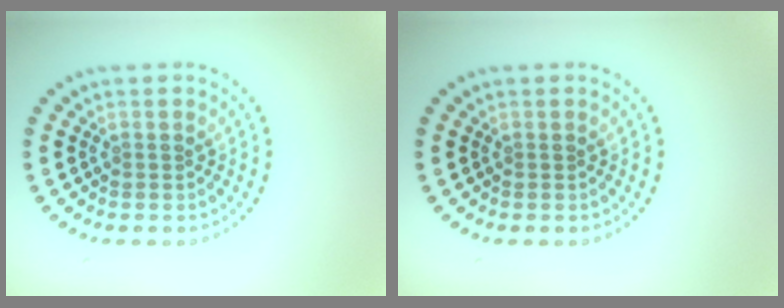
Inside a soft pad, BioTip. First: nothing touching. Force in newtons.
{"total": 0.0}